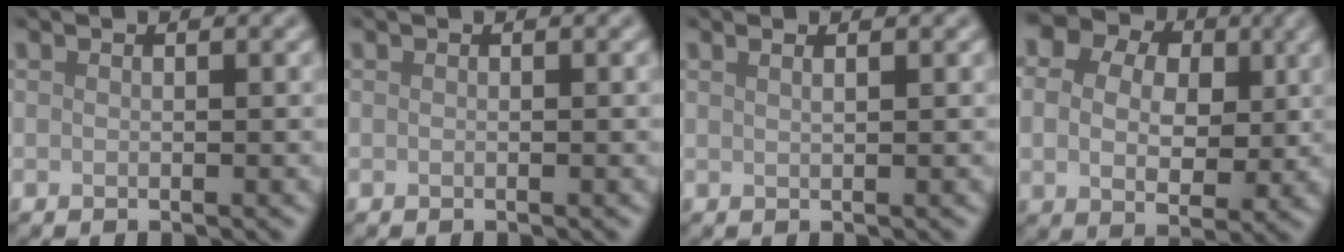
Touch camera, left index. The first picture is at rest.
{"total": 0.0}
{"total": 1.2, "force": [0.8, 0.4, 0.8], "torque": [-0.004, -0.002, 0.005]}
{"total": 13.9, "force": [4.9, 10.7, 7.3], "torque": [-0.132, 0.030, 0.078]}